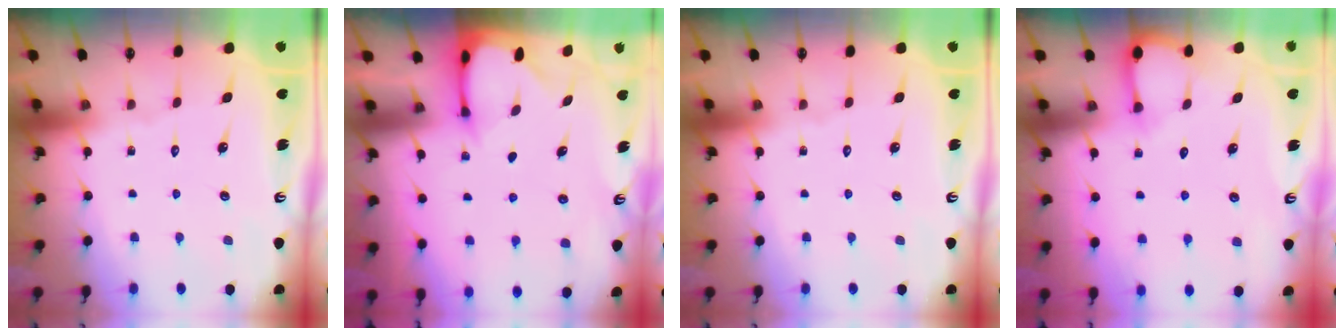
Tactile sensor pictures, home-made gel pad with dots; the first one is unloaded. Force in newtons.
{"total": 2.4, "press": 2.4, "slide": 0.3}
{"total": 0.0}
{"total": 5.5, "press": 5.5, "slide": 0.2}